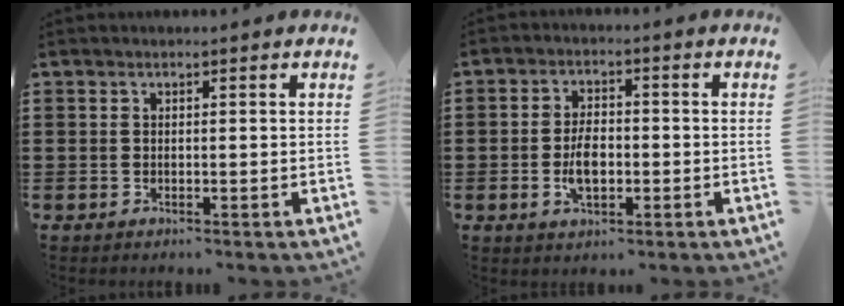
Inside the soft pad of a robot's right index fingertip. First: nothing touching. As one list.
[{"total": 5.0, "force": [-1.0, 2.8, 4.1], "torque": [-0.088, 0.002, -0.020]}]